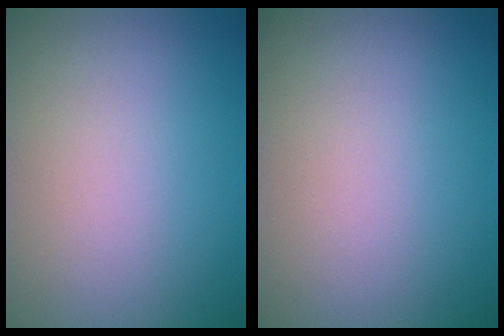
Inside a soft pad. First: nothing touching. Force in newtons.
{"total": 0.0}